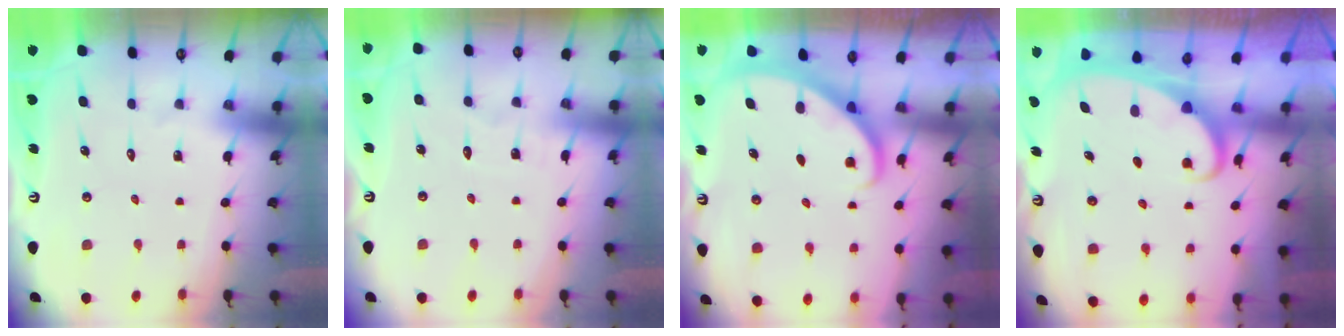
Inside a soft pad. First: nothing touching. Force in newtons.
{"total": 2.2, "press": 2.1, "slide": 0.3}
{"total": 2.3, "press": 2.3, "slide": 0.2}
{"total": 2.1, "press": 2.1, "slide": 0.2}